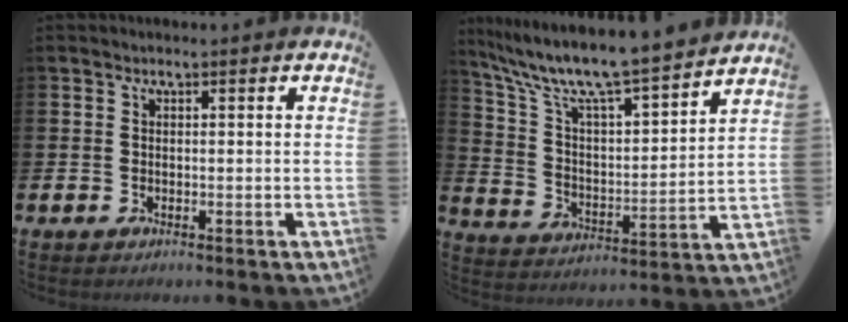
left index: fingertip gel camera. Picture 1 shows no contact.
{"total": 9.6, "force": [8.6, 0.6, 4.1], "torque": [-0.116, -0.064, 0.144]}